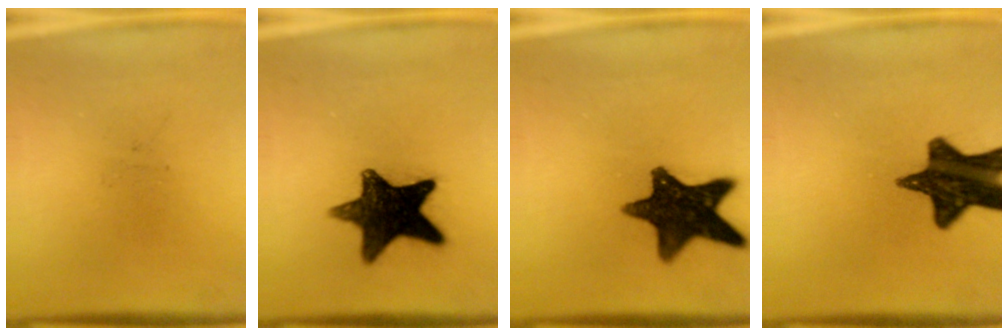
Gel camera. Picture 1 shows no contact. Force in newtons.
{"total": 14.1}
{"total": 14.1}
{"total": 14.3}